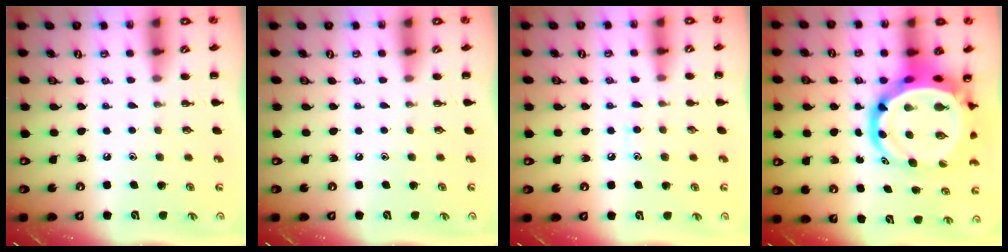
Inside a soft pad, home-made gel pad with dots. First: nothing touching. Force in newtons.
{"total": 0.0}
{"total": 6.9, "press": 6.5, "slide": 2.2}
{"total": 14.2, "press": 13.7, "slide": 4.0}